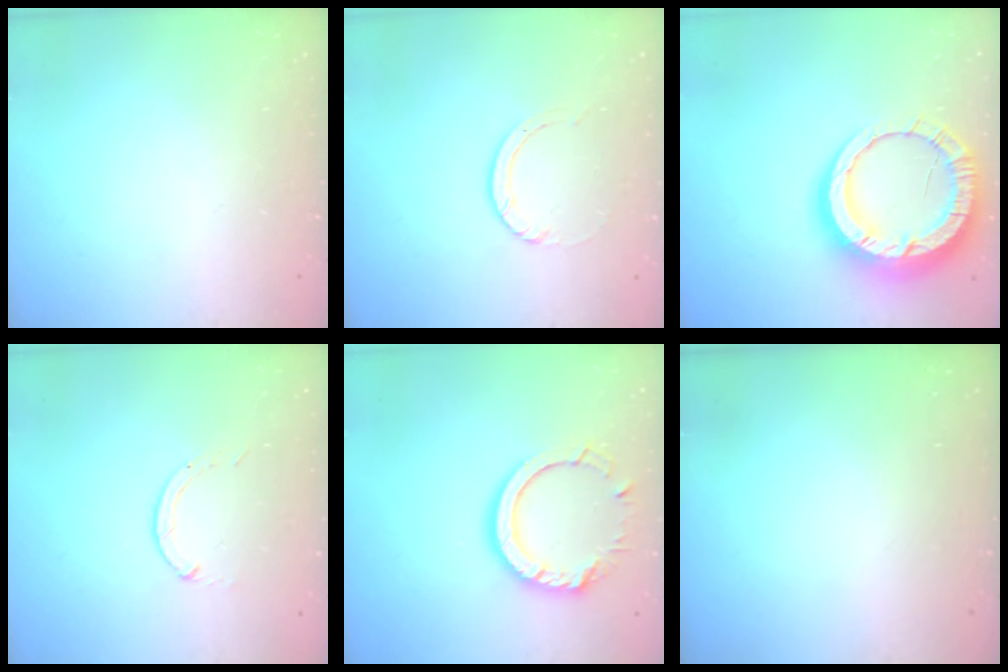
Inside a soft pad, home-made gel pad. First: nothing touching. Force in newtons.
{"total": 3.0, "press": 3.0, "slide": 0.3}
{"total": 19.3, "press": 19.2, "slide": 1.9}
{"total": 0.0}
{"total": 13.0, "press": 12.9, "slide": 1.2}
{"total": 0.0}